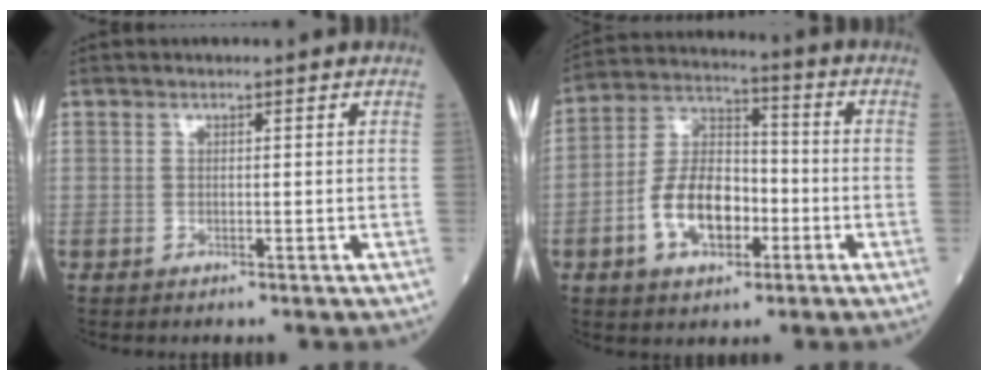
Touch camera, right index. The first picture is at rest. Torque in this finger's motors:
{"motor_torque": [1.34, -0.78, 0.21, 0.06]}